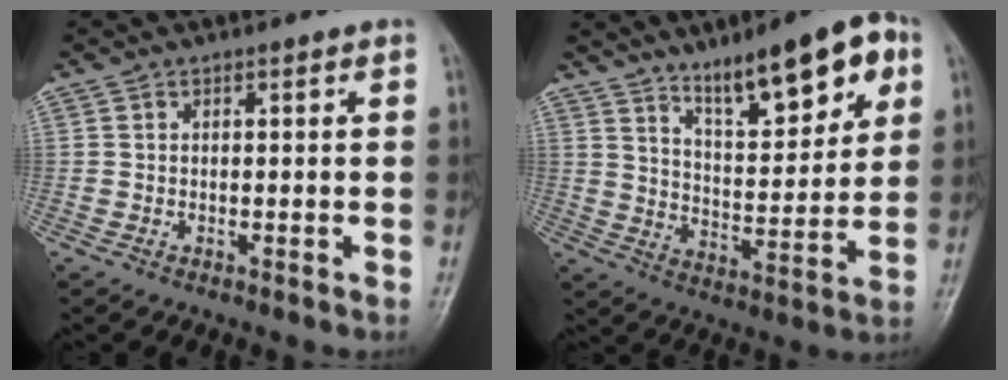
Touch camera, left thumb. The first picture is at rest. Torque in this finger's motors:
{"motor_torque": [0.61, 0.46, 1.14, -1.05, 0.14]}